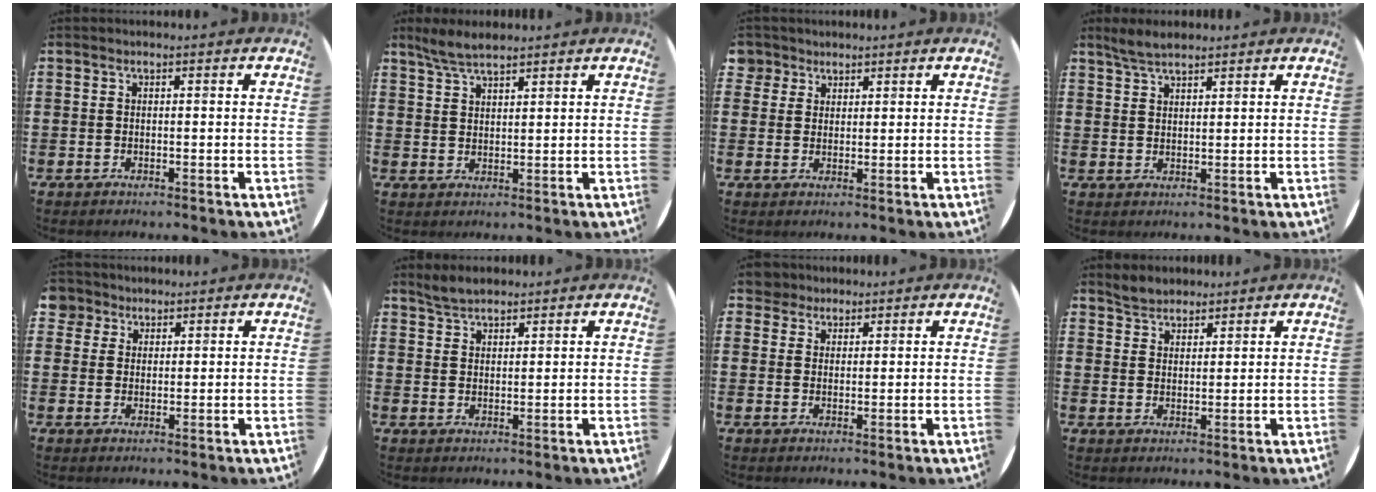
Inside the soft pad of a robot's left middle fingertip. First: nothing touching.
{"total": 3.9, "force": [3.4, 0.6, 1.7], "torque": [-0.041, -0.002, 0.064]}
{"total": 2.4, "force": [1.9, 1.4, -0.1], "torque": [-0.003, 0.007, 0.038]}
{"total": 3.3, "force": [2.9, 0.8, 1.3], "torque": [-0.031, 0.001, 0.054]}
{"total": 3.1, "force": [2.3, 2.0, 0.0], "torque": [0.000, 0.006, 0.044]}
{"total": 3.1, "force": [2.9, 1.0, 0.6], "torque": [-0.018, 0.001, 0.057]}
{"total": 3.2, "force": [2.8, 1.6, 0.3], "torque": [-0.007, 0.003, 0.052]}
{"total": 2.9, "force": [2.7, 1.0, -0.2], "torque": [-0.004, 0.003, 0.054]}